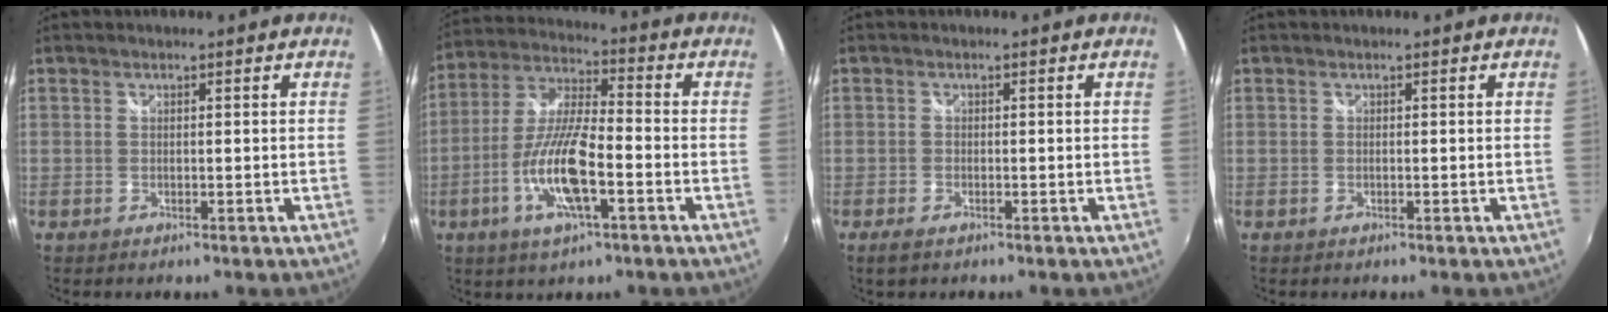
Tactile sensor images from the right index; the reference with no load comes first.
{"total": 13.3, "force": [-4.7, 3.5, 11.9], "torque": [-0.249, -0.006, -0.092]}
{"total": 2.0, "force": [-1.4, 0.9, 1.1], "torque": [-0.022, -0.008, -0.025]}
{"total": 0.0}